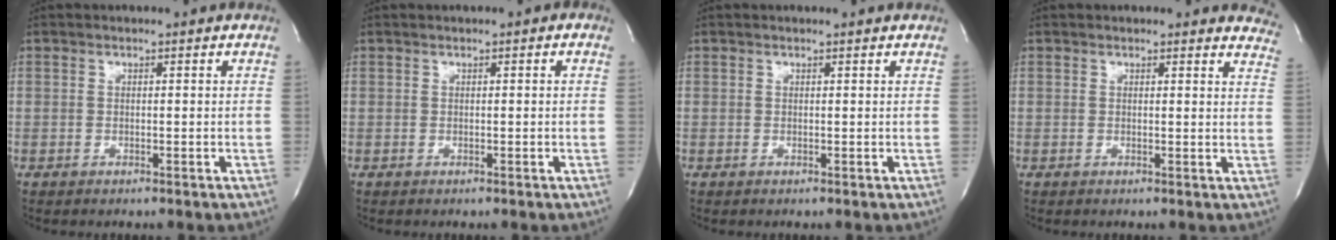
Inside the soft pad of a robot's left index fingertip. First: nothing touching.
{"total": 0.5, "force": [0.2, 0.2, 0.4], "torque": [-0.005, 0.004, 0.001]}
{"total": 0.0}
{"total": 9.7, "force": [9.3, 2.3, 1.6], "torque": [0.020, -0.026, 0.064]}